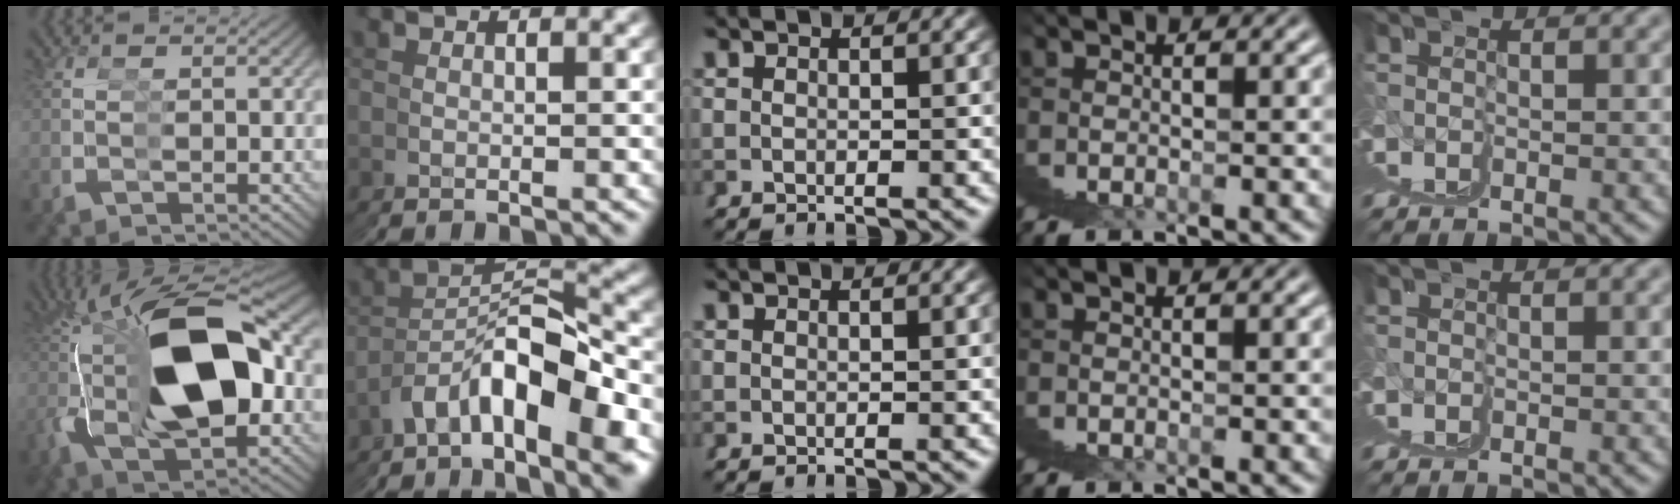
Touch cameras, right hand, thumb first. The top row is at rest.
{"thumb": {"total": 21.1, "force": [-0.8, 11.5, 17.7], "torque": [-0.301, -0.026, 0.000]}, "index": {"total": 8.8, "force": [-2.3, 4.8, 7.1], "torque": [-0.120, -0.020, -0.029]}}